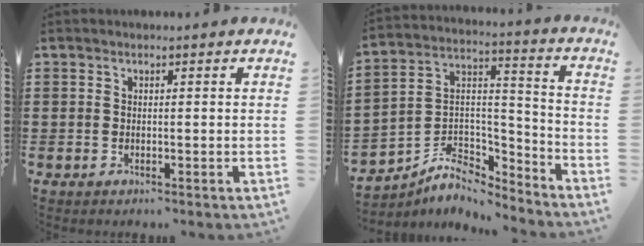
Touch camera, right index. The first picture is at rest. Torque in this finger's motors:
{"motor_torque": [-0.31, -0.68, 0.13, -0.01]}